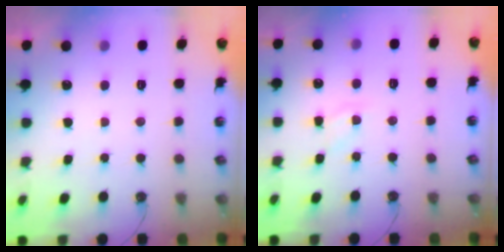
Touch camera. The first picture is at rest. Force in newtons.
{"total": 6.9, "press": 6.8, "slide": 0.7}